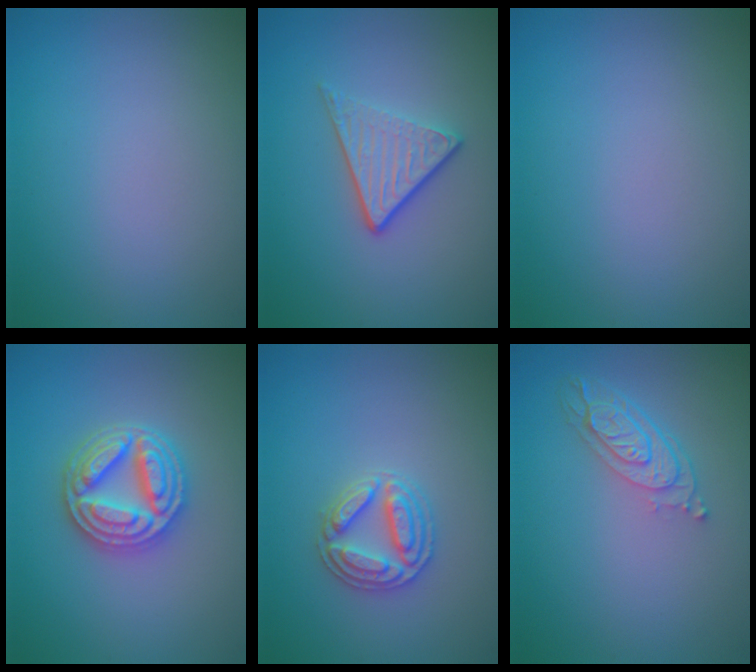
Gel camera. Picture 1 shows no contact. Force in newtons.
{"total": 3.2, "press": 2.5, "slide": 2.1}
{"total": 0.0}
{"total": 5.0, "press": 4.9, "slide": 0.9}
{"total": 2.9, "press": 2.9, "slide": 0.2}
{"total": 3.4, "press": 2.7, "slide": 2.1}